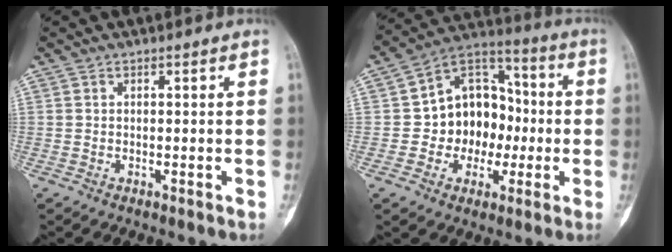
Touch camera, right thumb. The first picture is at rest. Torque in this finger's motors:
{"motor_torque": [0.19, 0.37, 1.12, -0.12, 0.05]}